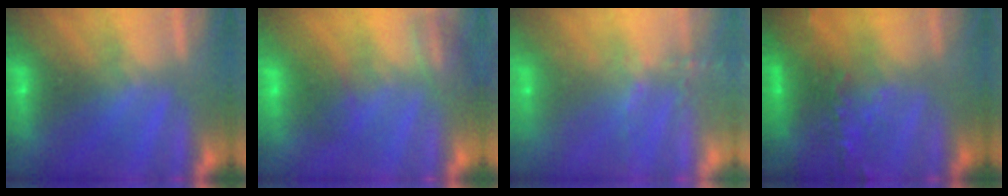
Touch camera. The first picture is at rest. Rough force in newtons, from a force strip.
{"total": 3.3}
{"total": 10.8}
{"total": 6.4}